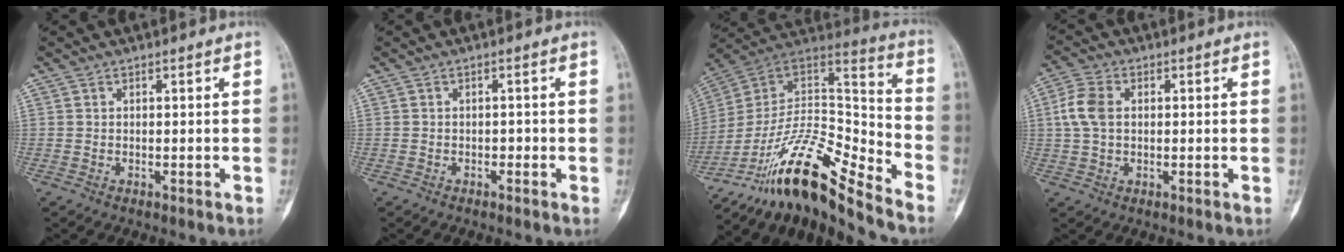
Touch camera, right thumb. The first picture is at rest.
{"total": 1.0, "force": [-0.4, 0.7, 0.5], "torque": [-0.005, 0.002, -0.010]}
{"total": 20.0, "force": [-15.4, 4.3, 12.0], "torque": [-0.198, 0.115, -0.269]}
{"total": 6.2, "force": [0.7, 4.2, 4.5], "torque": [-0.105, 0.014, 0.011]}